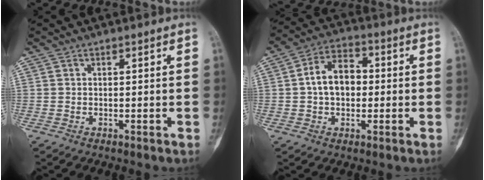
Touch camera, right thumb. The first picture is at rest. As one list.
[{"total": 9.5, "force": [0.3, 6.5, 6.8], "torque": [-0.101, 0.024, -0.003]}]